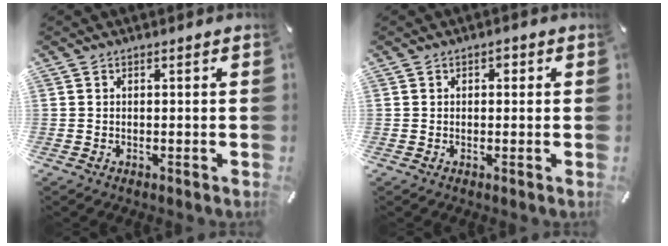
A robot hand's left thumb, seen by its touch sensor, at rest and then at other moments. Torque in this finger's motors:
{"motor_torque": [0.01, 0.21, -0.13, -0.33, 0.00]}